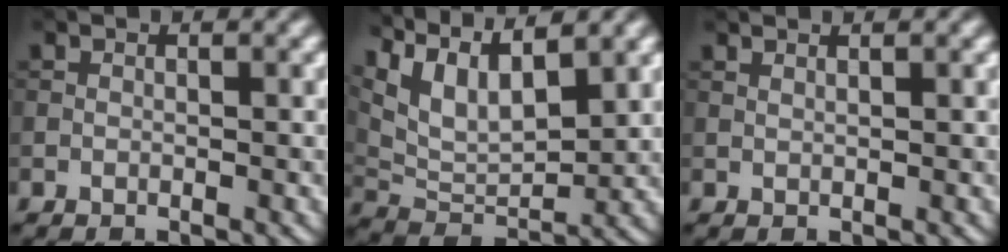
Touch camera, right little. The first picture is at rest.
{"total": 8.0, "force": [4.8, 3.1, 5.5], "torque": [-0.109, 0.004, 0.094]}
{"total": 1.2, "force": [0.9, 0.4, 0.7], "torque": [-0.004, -0.003, 0.005]}